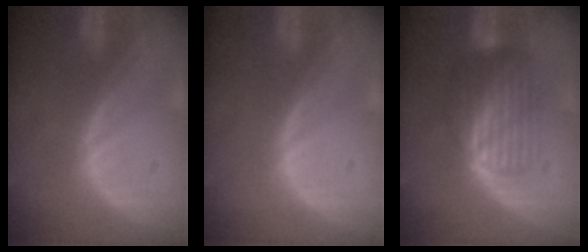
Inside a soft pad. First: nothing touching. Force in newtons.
{"total": 0.0}
{"total": 6.7, "press": 6.4, "slide": 1.8}